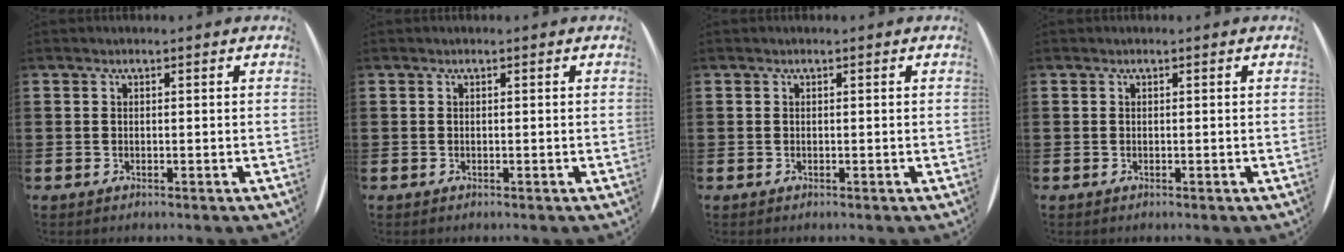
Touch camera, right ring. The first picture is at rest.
{"total": 0.0}
{"total": 0.0}
{"total": 0.0}